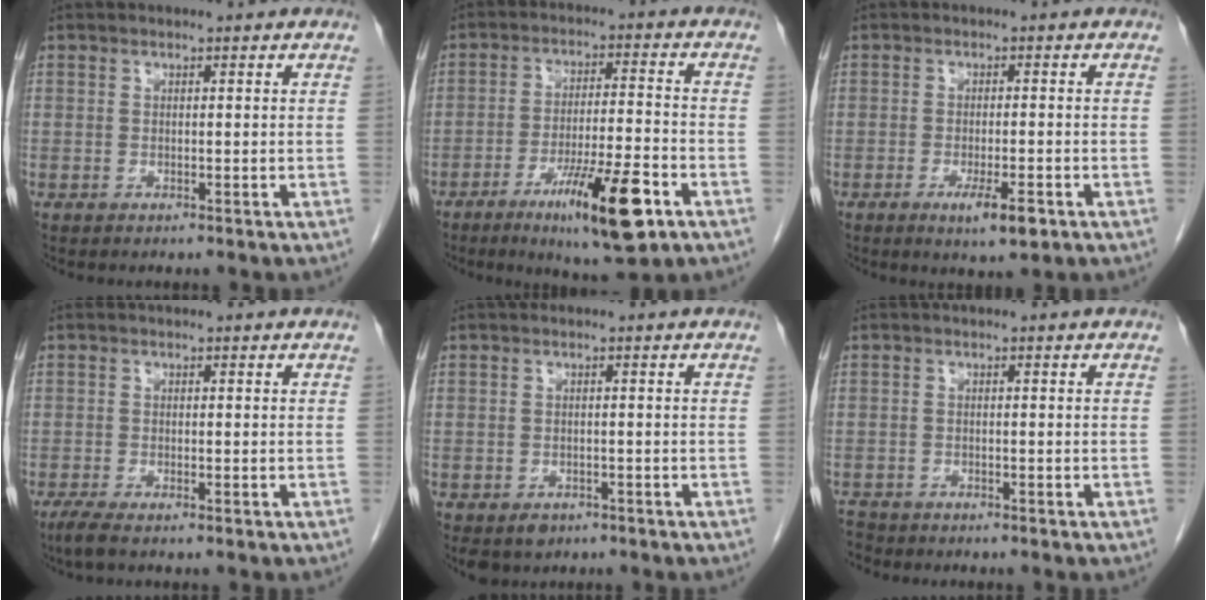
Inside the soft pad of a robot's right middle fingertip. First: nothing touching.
{"total": 12.9, "force": [-6.7, 1.4, 10.9], "torque": [-0.178, -0.018, -0.105]}
{"total": 4.6, "force": [-2.3, 0.8, 3.9], "torque": [-0.064, -0.006, -0.033]}
{"total": 2.1, "force": [-1.5, 0.3, 1.5], "torque": [-0.038, -0.008, -0.031]}
{"total": 3.4, "force": [-2.1, 2.4, 1.1], "torque": [-0.016, -0.001, -0.027]}
{"total": 2.0, "force": [-1.9, 0.6, -0.3], "torque": [0.003, -0.006, -0.036]}